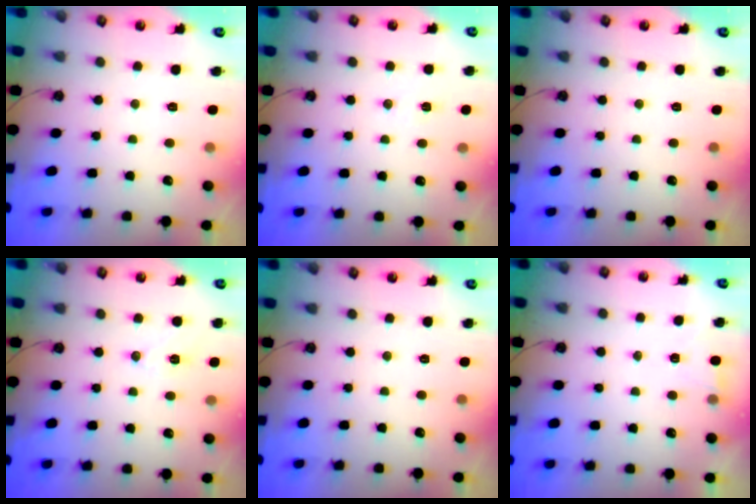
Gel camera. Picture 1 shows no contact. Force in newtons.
{"total": 5.0, "press": 4.2, "slide": 2.7}
{"total": 0.0}
{"total": 7.9, "press": 7.0, "slide": 3.6}
{"total": 0.0}
{"total": 2.7, "press": 2.3, "slide": 1.5}